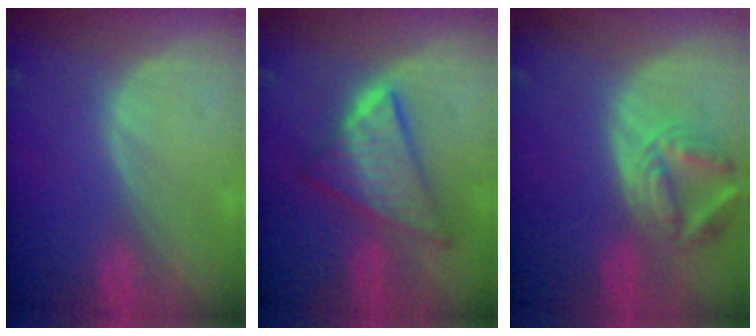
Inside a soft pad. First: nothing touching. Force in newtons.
{"total": 9.0, "press": 9.0, "slide": 0.7}
{"total": 6.8, "press": 6.3, "slide": 2.6}